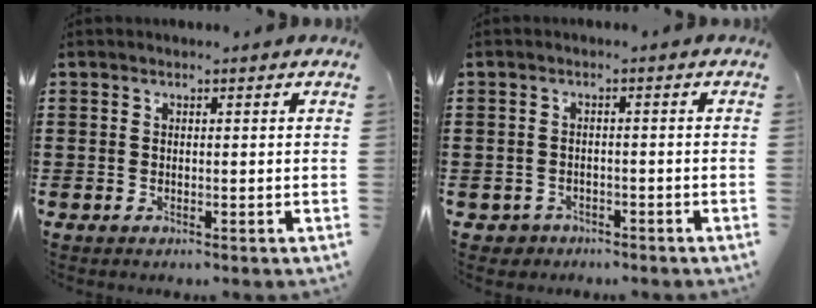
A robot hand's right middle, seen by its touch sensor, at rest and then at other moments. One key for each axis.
{"total": 1.5, "fx": -1.4, "fy": 0.6, "fz": -0.1, "tx": -0.006, "ty": -0.002, "tz": -0.031}